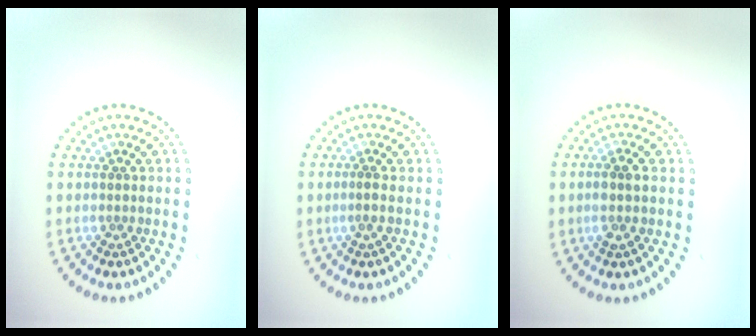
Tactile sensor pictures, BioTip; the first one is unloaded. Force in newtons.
{"total": 0.6, "press": 0.4, "slide": 0.5}
{"total": 1.9, "press": 1.7, "slide": 0.8}